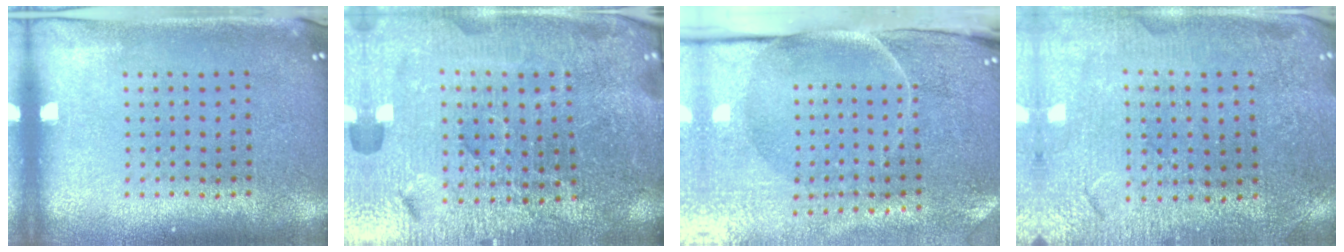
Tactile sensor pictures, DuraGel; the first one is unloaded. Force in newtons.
{"total": 5.4, "press": 5.0, "slide": 1.9}
{"total": 4.9, "press": 3.9, "slide": 3.0}
{"total": 1.3, "press": 1.3, "slide": 0.1}